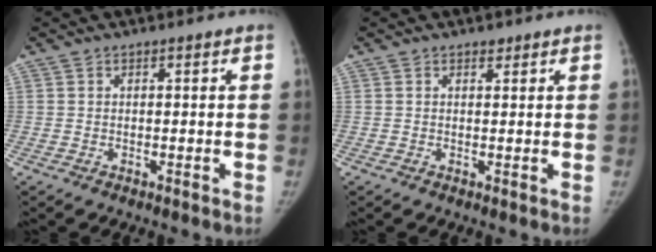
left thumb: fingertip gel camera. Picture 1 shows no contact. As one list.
[{"total": 1.3, "force": [1.0, 0.7, 0.5], "torque": [-0.001, -0.006, 0.012]}]